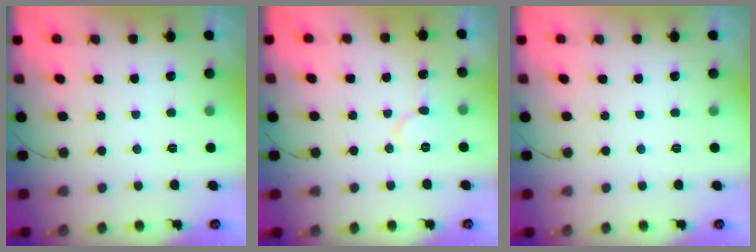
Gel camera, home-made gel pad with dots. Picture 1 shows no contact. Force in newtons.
{"total": 5.8, "press": 5.7, "slide": 0.6}
{"total": 0.0}